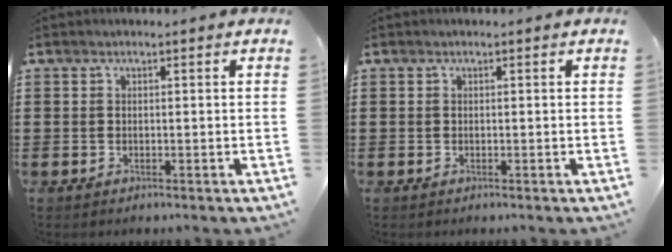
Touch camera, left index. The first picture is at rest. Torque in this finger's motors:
{"motor_torque": [0.00, 0.00, 0.00, 0.00]}